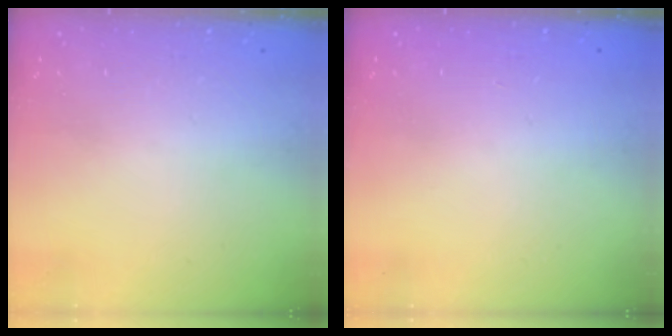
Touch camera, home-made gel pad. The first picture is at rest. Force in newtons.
{"total": 0.0}